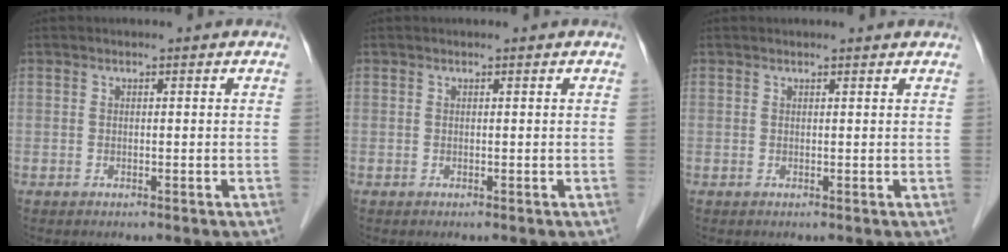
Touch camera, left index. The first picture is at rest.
{"total": 0.0}
{"total": 2.0, "force": [2.0, 0.2, 0.3], "torque": [-0.011, 0.008, 0.021]}